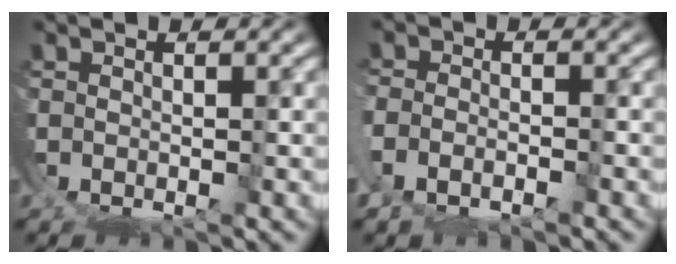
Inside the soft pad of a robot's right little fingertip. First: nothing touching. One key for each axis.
{"total": 2.2, "fx": -1.2, "fy": 0.9, "fz": 1.6, "tx": -0.036, "ty": -0.005, "tz": -0.020}